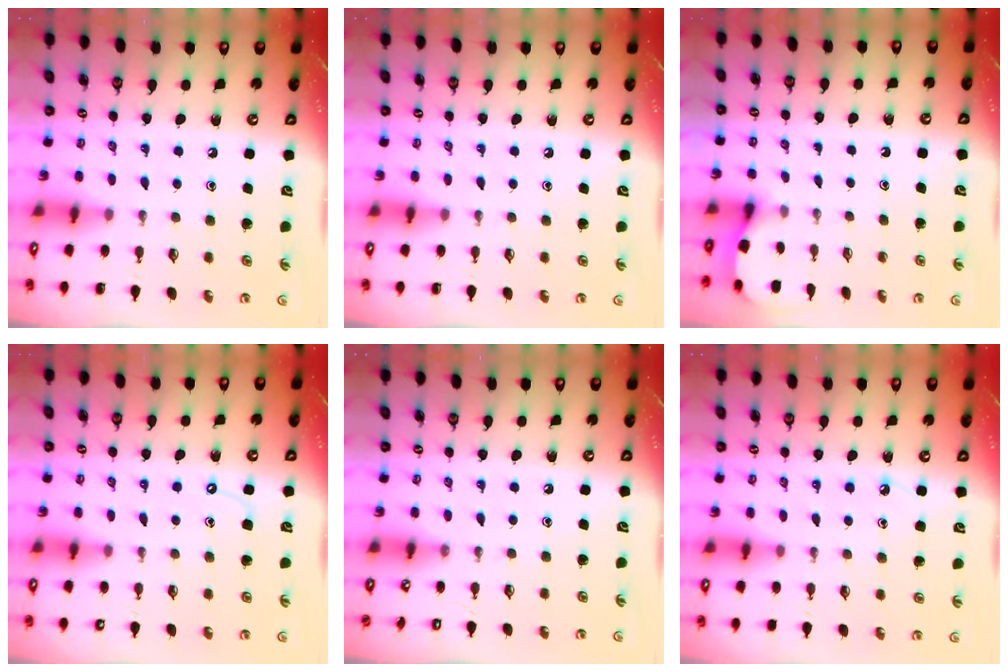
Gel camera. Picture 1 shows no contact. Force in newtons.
{"total": 0.0}
{"total": 2.6, "press": 2.6, "slide": 0.4}
{"total": 4.1, "press": 4.0, "slide": 0.6}
{"total": 0.0}
{"total": 4.6, "press": 4.6, "slide": 0.3}